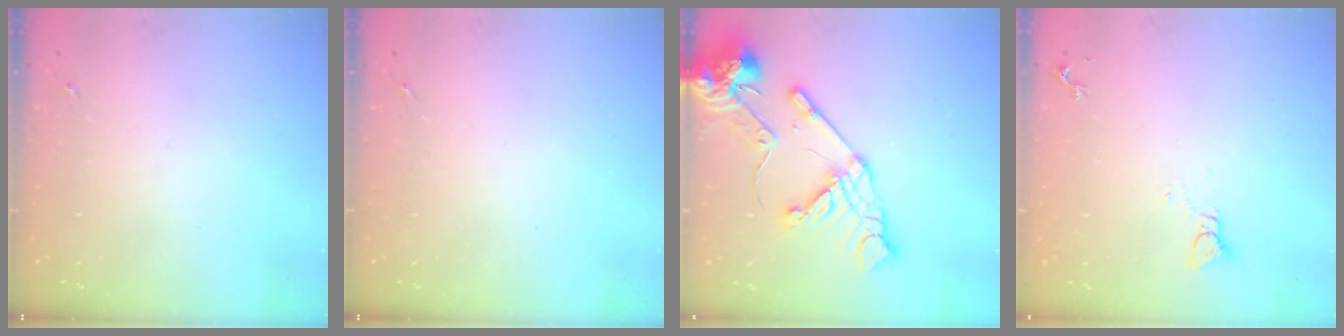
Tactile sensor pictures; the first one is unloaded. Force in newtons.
{"total": 0.0}
{"total": 17.1, "press": 16.9, "slide": 2.3}
{"total": 2.8, "press": 2.8, "slide": 0.1}